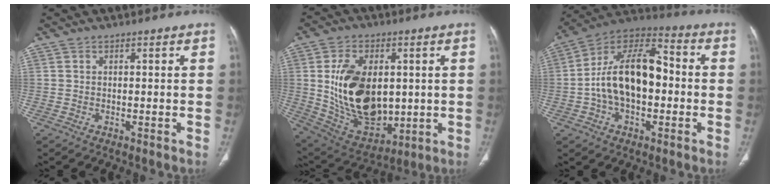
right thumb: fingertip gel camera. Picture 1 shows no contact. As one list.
[{"total": 20.3, "force": [1.3, 12.9, 15.6], "torque": [-0.242, -0.016, 0.049]}, {"total": 18.1, "force": [-1.1, 10.5, 14.7], "torque": [-0.243, 0.045, -0.026]}]